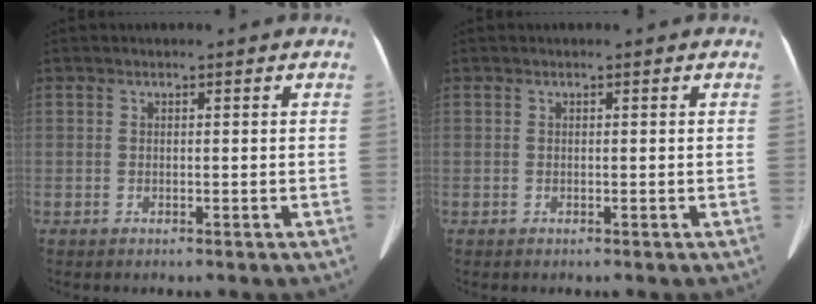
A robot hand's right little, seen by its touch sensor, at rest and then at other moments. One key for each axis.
{"total": 0.0}